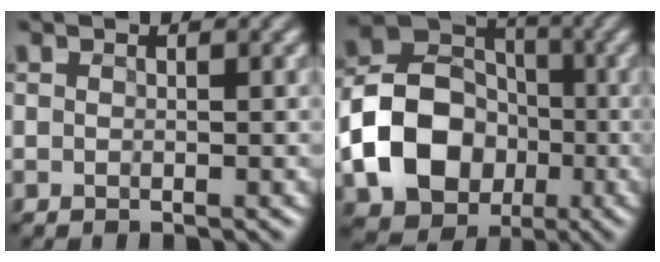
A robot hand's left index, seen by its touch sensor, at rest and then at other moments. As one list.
[{"total": 10.6, "force": [-2.6, 8.1, 6.3], "torque": [-0.121, 0.002, -0.046]}]